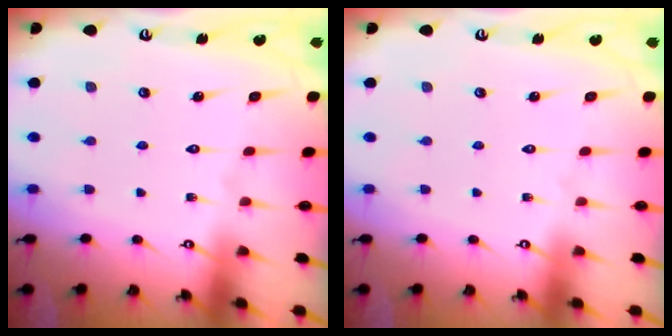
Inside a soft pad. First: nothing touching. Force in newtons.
{"total": 0.0}